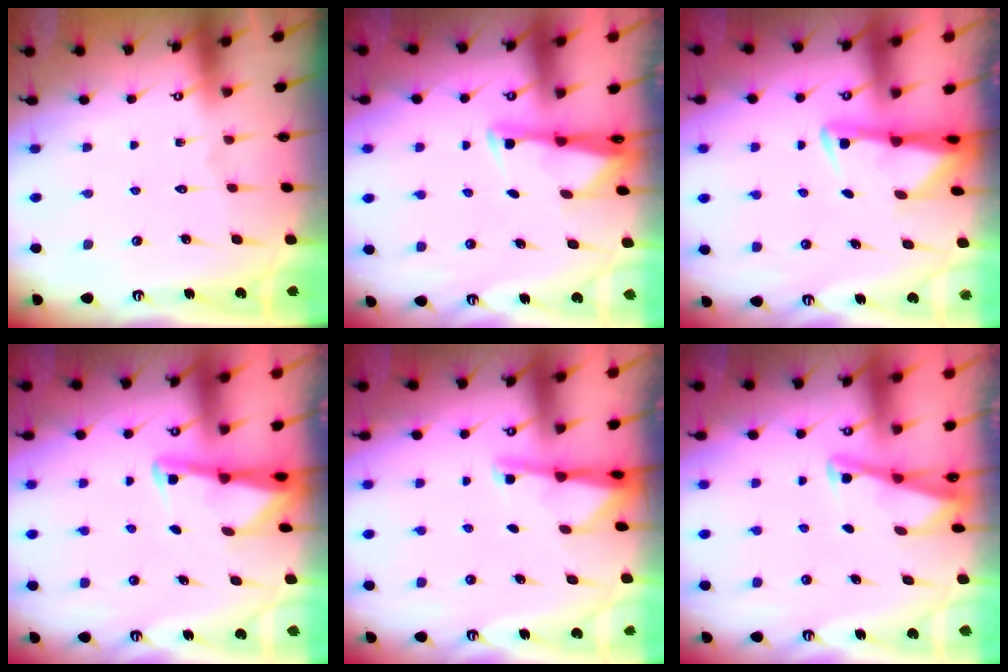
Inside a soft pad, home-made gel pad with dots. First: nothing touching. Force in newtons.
{"total": 2.6, "press": 2.6, "slide": 0.3}
{"total": 2.7, "press": 2.6, "slide": 0.5}
{"total": 2.9, "press": 2.9, "slide": 0.3}
{"total": 2.9, "press": 2.8, "slide": 0.5}
{"total": 2.8, "press": 2.8, "slide": 0.3}